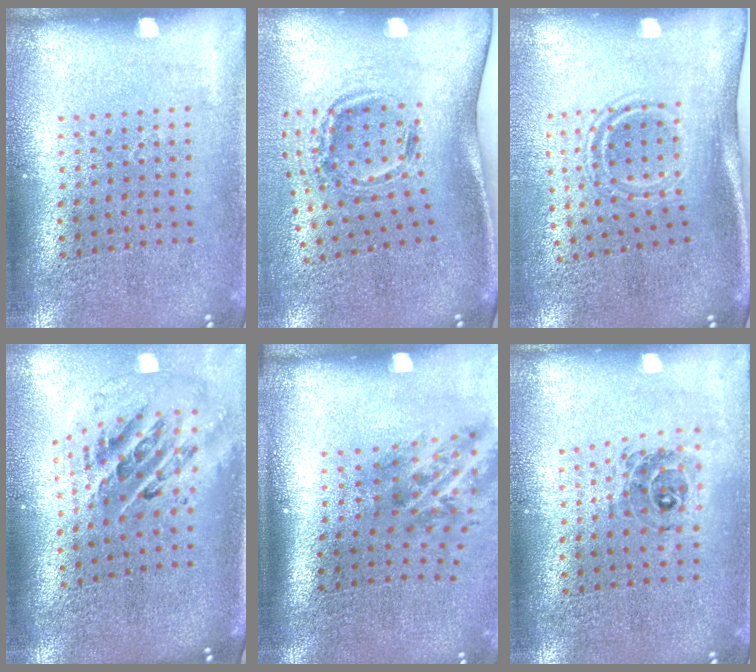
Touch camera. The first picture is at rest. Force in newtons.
{"total": 1.7, "press": 1.2, "slide": 1.3}
{"total": 1.7, "press": 1.0, "slide": 1.3}
{"total": 2.3, "press": 1.6, "slide": 1.7}
{"total": 2.1, "press": 1.3, "slide": 1.6}
{"total": 0.7, "press": 0.7, "slide": 0.1}